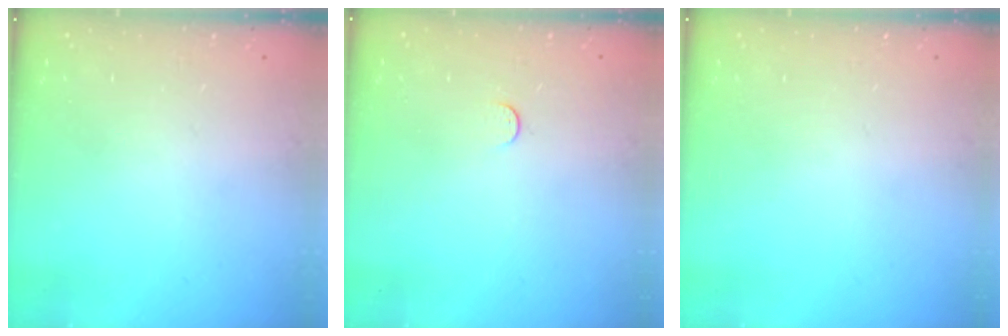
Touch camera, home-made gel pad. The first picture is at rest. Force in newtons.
{"total": 3.0, "press": 3.0, "slide": 0.3}
{"total": 0.0}